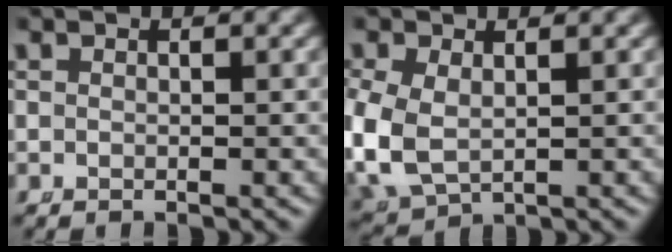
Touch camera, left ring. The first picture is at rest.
{"total": 5.6, "force": [-0.6, 4.6, 3.1], "torque": [-0.116, -0.037, 0.015]}